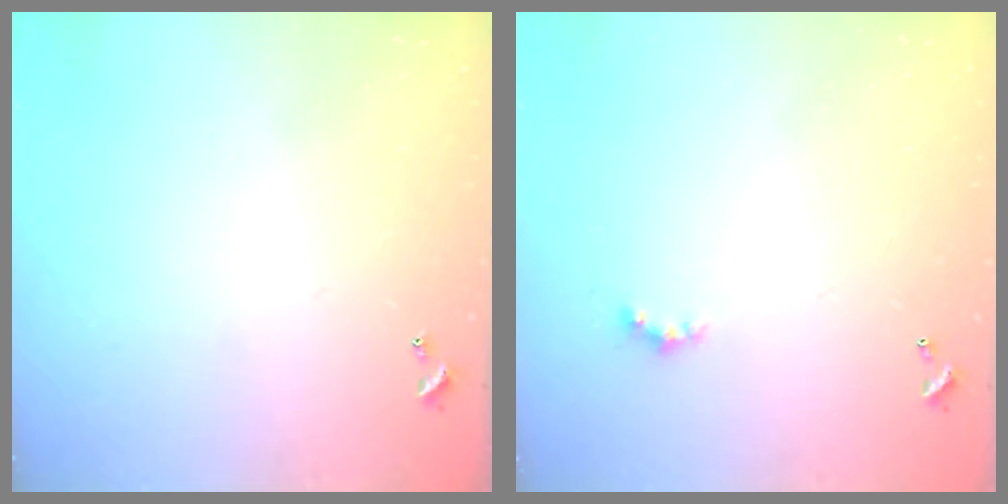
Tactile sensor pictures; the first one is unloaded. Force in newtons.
{"total": 1.6, "press": 1.6, "slide": 0.4}